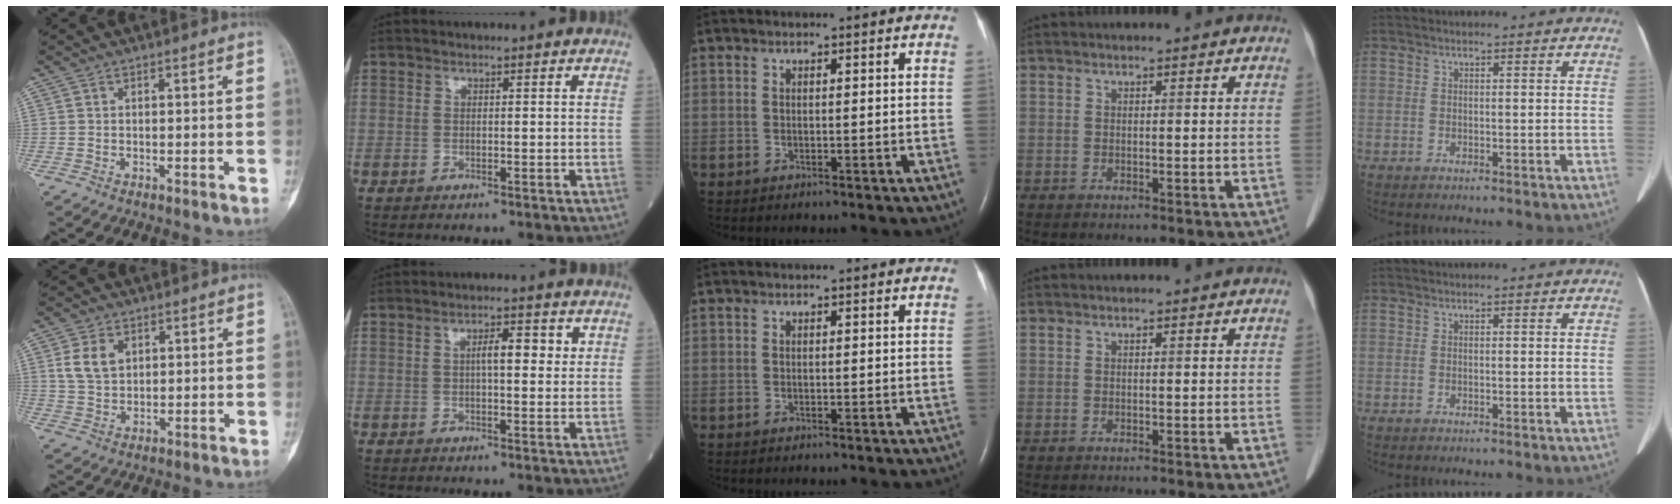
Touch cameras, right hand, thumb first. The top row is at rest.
{"thumb": {"total": 5.8, "force": [2.0, 4.1, 3.7], "torque": [-0.058, -0.006, 0.041]}, "index": {"total": 4.0, "force": [1.0, 1.2, 3.7], "torque": [-0.060, 0.010, 0.013]}}